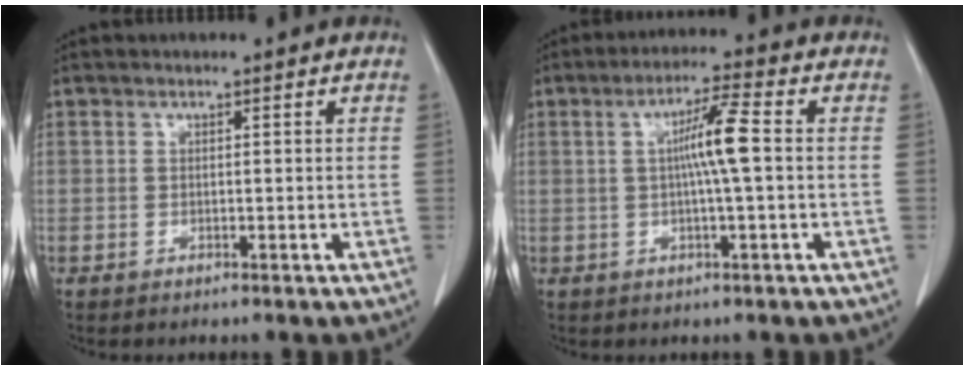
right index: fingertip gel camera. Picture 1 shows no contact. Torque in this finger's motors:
{"motor_torque": [1.05, -0.06, 0.55, 0.14]}